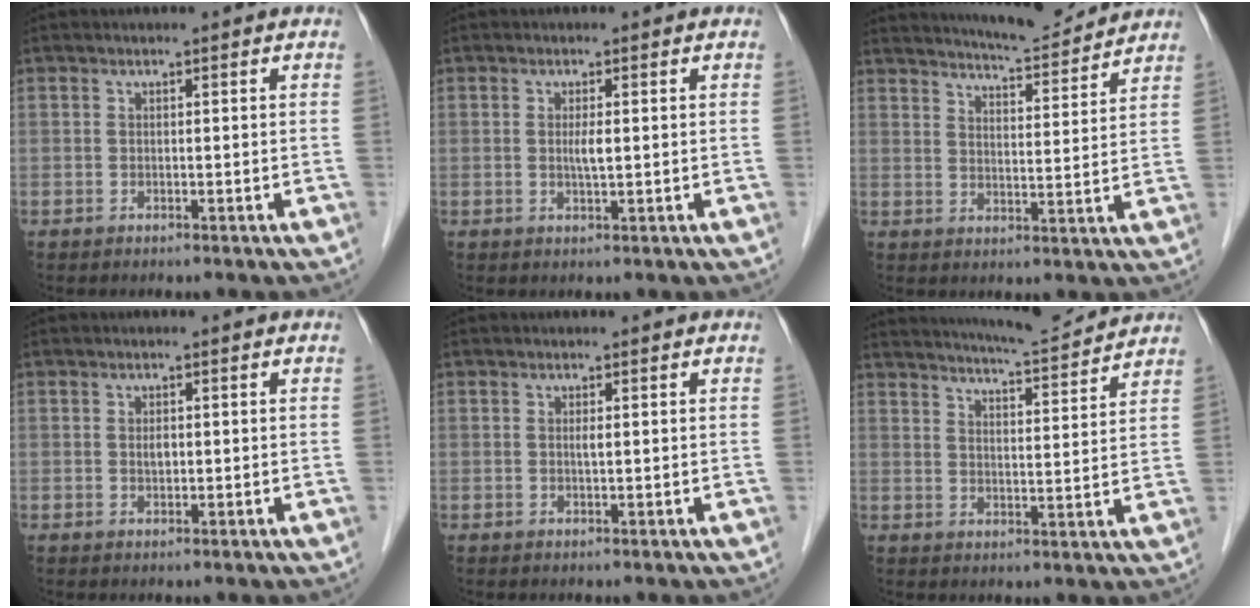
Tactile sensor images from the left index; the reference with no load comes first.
{"total": 1.8, "force": [0.2, 0.2, 1.7], "torque": [-0.036, -0.001, 0.004]}
{"total": 10.8, "force": [10.3, 0.6, 3.1], "torque": [-0.053, 0.001, 0.146]}
{"total": 1.2, "force": [0.1, 0.7, 1.0], "torque": [-0.018, 0.000, 0.003]}
{"total": 0.7, "force": [0.2, 0.1, 0.7], "torque": [-0.015, -0.001, 0.003]}
{"total": 10.9, "force": [10.4, 0.1, 3.2], "torque": [-0.055, 0.003, 0.147]}